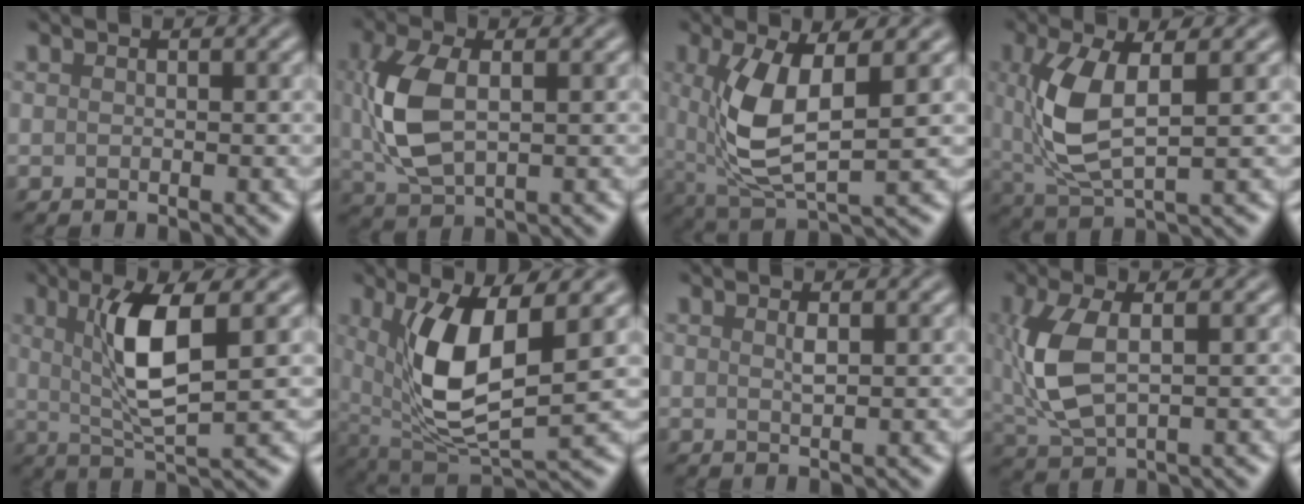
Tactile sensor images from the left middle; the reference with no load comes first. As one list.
[{"total": 6.3, "force": [0.8, 3.5, 5.3], "torque": [-0.131, 0.003, 0.019]}, {"total": 7.4, "force": [1.1, 2.7, 6.8], "torque": [-0.148, -0.012, 0.025]}, {"total": 6.6, "force": [1.0, 2.7, 5.9], "torque": [-0.142, -0.006, 0.026]}, {"total": 5.9, "force": [1.5, 1.3, 5.6], "torque": [-0.111, -0.002, 0.033]}, {"total": 8.3, "force": [1.8, 3.1, 7.5], "torque": [-0.152, -0.019, 0.039]}, {"total": 0.9, "force": [0.4, 0.1, 0.8], "torque": [-0.015, 0.000, 0.007]}, {"total": 6.0, "force": [0.7, 2.9, 5.2], "torque": [-0.137, 0.000, 0.018]}]